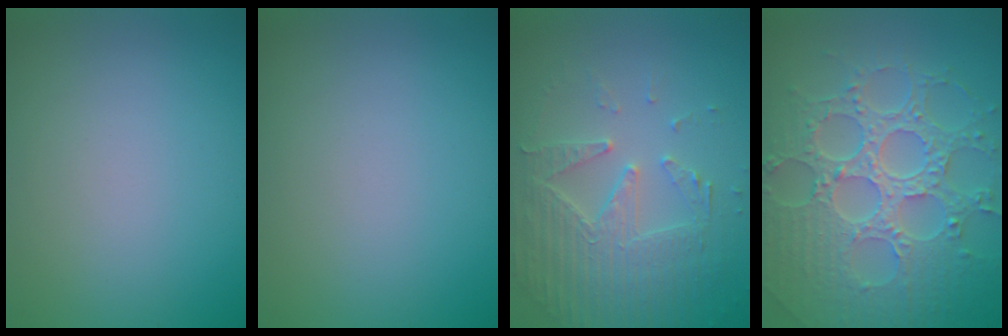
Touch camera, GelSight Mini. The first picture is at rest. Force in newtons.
{"total": 0.0}
{"total": 4.2, "press": 3.9, "slide": 1.6}
{"total": 8.5, "press": 6.2, "slide": 5.9}